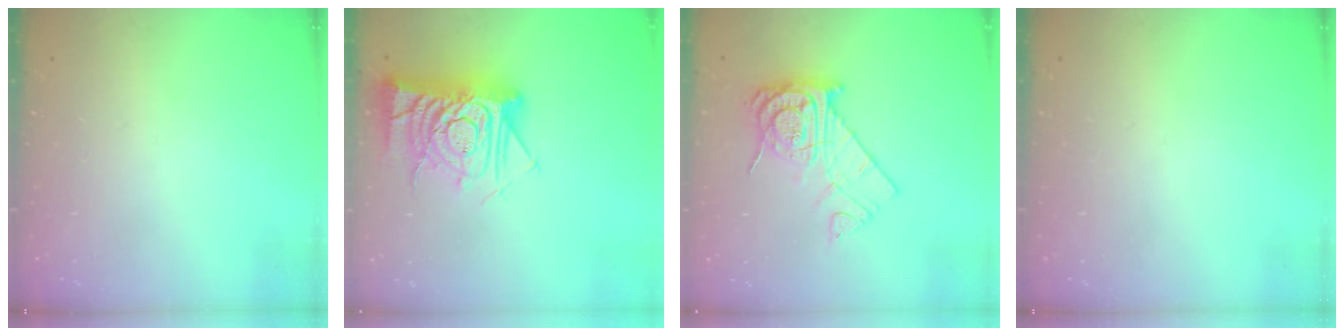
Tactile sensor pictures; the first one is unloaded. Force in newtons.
{"total": 19.5, "press": 19.4, "slide": 1.6}
{"total": 14.3, "press": 14.2, "slide": 1.6}
{"total": 0.0}